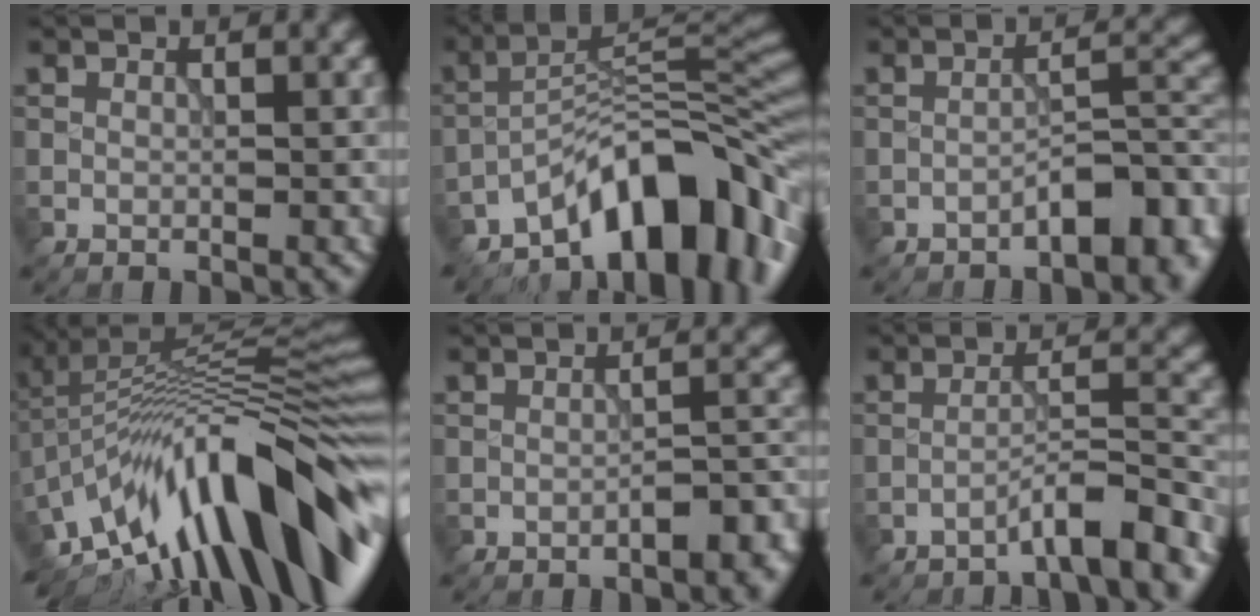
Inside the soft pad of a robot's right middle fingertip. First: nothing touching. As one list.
[{"total": 12.5, "force": [-8.1, 4.7, 8.4], "torque": [-0.107, 0.019, -0.144]}, {"total": 5.2, "force": [-2.7, 1.9, 4.0], "torque": [-0.054, 0.012, -0.043]}, {"total": 16.6, "force": [-5.9, 5.9, 14.4], "torque": [-0.217, 0.036, -0.126]}, {"total": 3.8, "force": [-2.2, 1.3, 2.8], "torque": [-0.038, 0.006, -0.031]}, {"total": 4.6, "force": [-3.4, 0.6, 3.0], "torque": [-0.042, 0.017, -0.063]}]